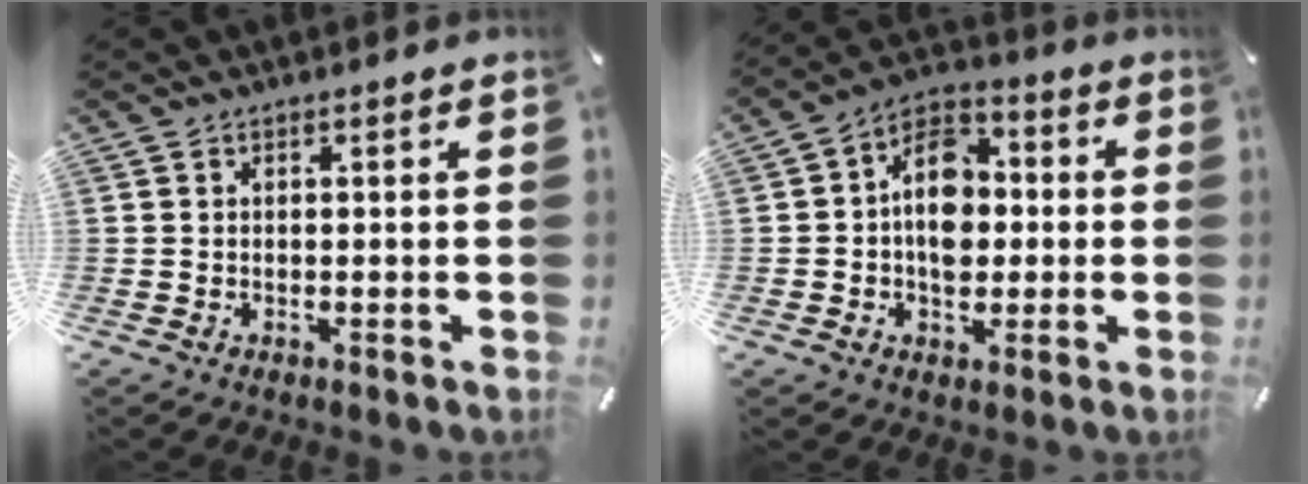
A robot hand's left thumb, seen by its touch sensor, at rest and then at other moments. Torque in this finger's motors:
{"motor_torque": [1.82, 1.90, 0.92, -0.75, 0.40]}